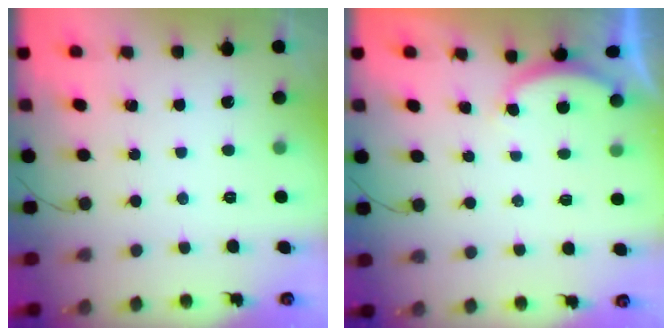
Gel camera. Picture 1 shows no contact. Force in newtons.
{"total": 2.9, "press": 2.8, "slide": 0.6}